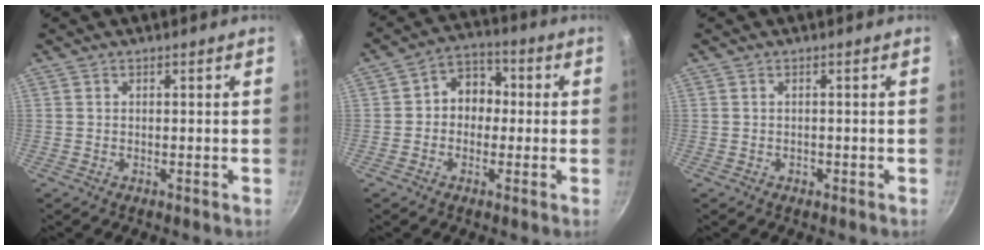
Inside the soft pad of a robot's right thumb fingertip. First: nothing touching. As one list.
[{"total": 7.6, "force": [-0.1, 6.4, 4.2], "torque": [-0.014, 0.023, -0.018]}, {"total": 0.7, "force": [-0.3, 0.6, 0.3], "torque": [-0.003, 0.002, -0.004]}]